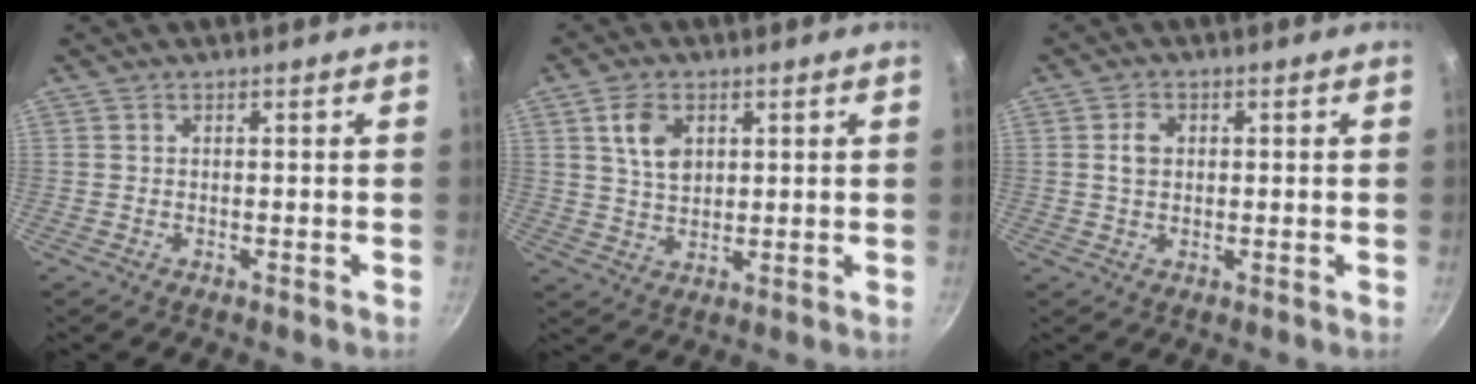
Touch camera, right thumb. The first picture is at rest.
{"total": 6.9, "force": [2.5, 4.5, 4.5], "torque": [-0.072, -0.010, 0.050]}
{"total": 3.3, "force": [0.6, 2.5, 2.1], "torque": [-0.030, 0.002, 0.009]}